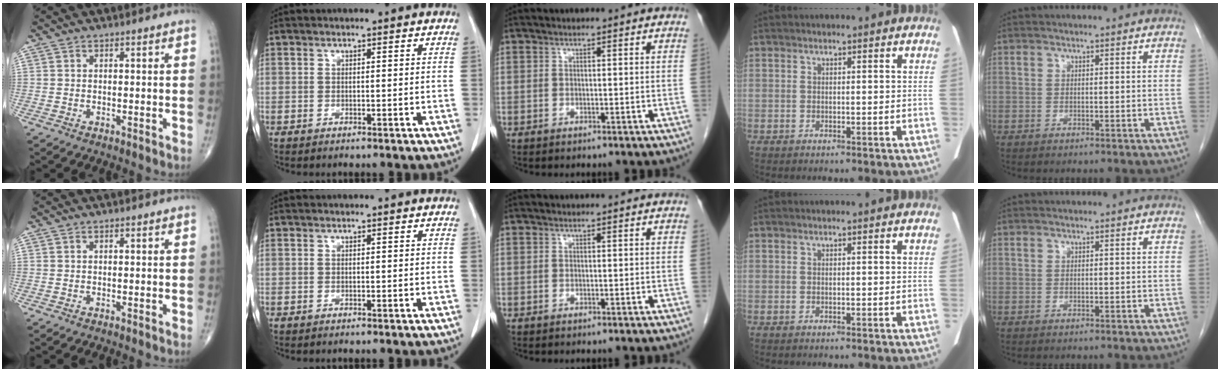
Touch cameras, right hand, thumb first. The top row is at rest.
{}